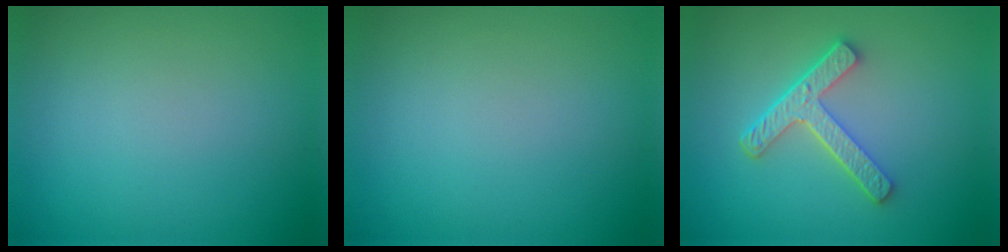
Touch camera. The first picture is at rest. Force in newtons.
{"total": 0.0}
{"total": 4.5, "press": 3.3, "slide": 3.0}